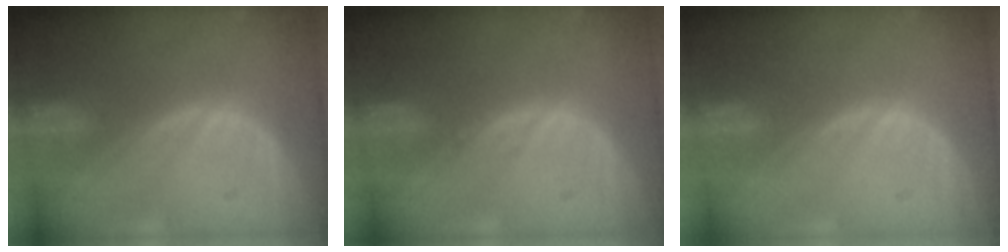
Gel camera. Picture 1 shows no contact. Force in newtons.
{"total": 0.5, "press": 0.5, "slide": 0.2}
{"total": 0.0}